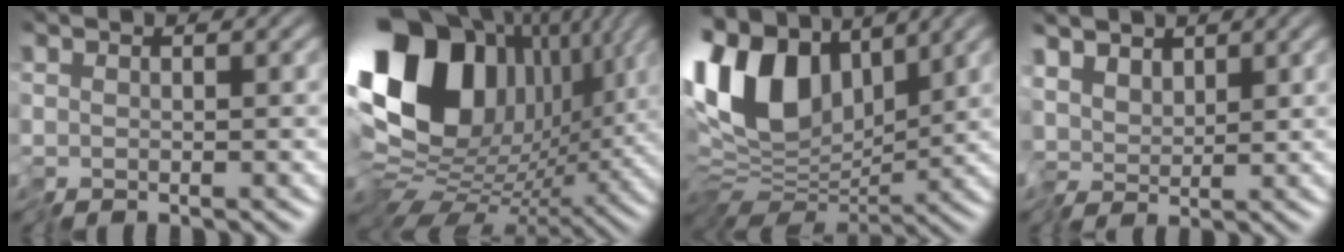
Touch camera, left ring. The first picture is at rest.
{"total": 17.8, "force": [4.6, 12.4, 11.9], "torque": [-0.241, 0.019, 0.072]}
{"total": 11.9, "force": [3.8, 7.4, 8.4], "torque": [-0.187, 0.017, 0.060]}
{"total": 2.5, "force": [0.6, 1.9, 1.4], "torque": [-0.031, 0.000, -0.001]}